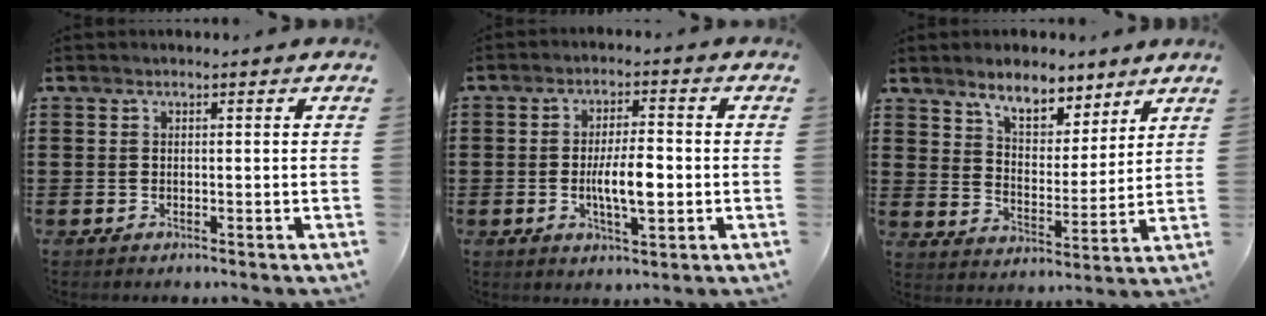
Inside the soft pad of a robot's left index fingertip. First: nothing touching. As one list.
[{"total": 7.1, "force": [-1.0, 2.3, 6.6], "torque": [-0.120, -0.003, -0.022]}, {"total": 7.5, "force": [6.4, 2.7, 2.8], "torque": [-0.054, -0.022, 0.114]}]